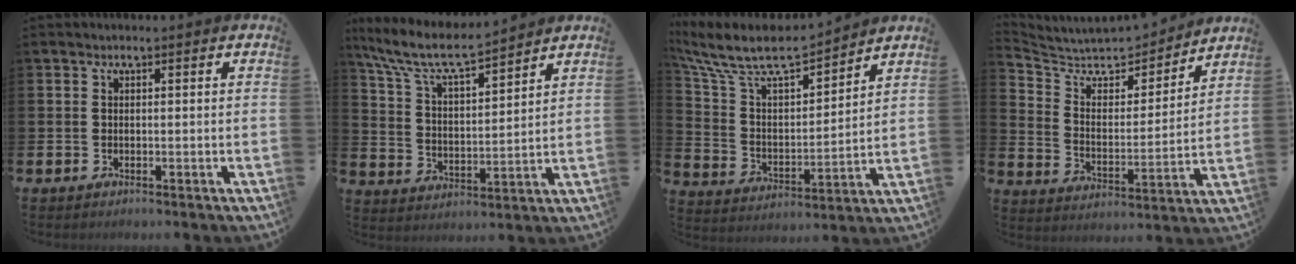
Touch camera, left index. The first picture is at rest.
{"total": 8.6, "force": [7.7, 1.3, 3.6], "torque": [-0.104, -0.045, 0.133]}
{"total": 9.6, "force": [8.5, 2.4, 3.5], "torque": [-0.114, -0.059, 0.146]}
{"total": 6.9, "force": [6.3, 2.3, 1.6], "torque": [-0.066, -0.055, 0.103]}